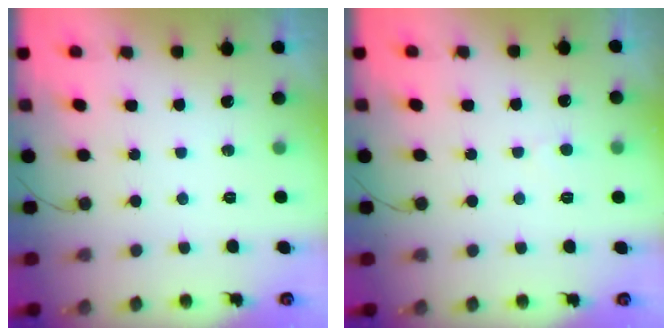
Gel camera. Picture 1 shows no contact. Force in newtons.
{"total": 2.8, "press": 2.8, "slide": 0.3}